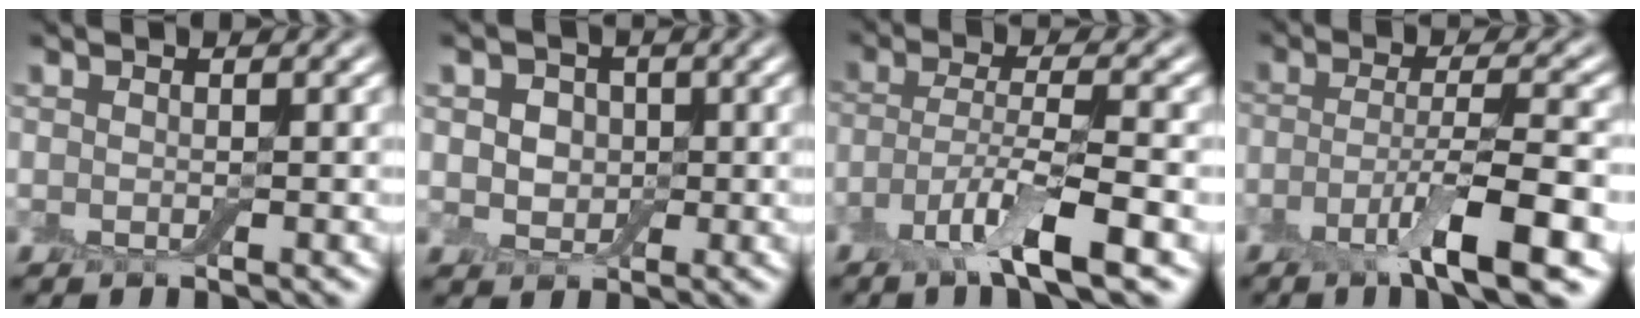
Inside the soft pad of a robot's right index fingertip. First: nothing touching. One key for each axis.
{"total": 4.1, "fx": 0.8, "fy": 3.4, "fz": 2.2, "tx": -0.025, "ty": 0.010, "tz": -0.007}
{"total": 5.7, "fx": -3.0, "fy": 1.0, "fz": 4.7, "tx": -0.090, "ty": -0.004, "tz": -0.063}
{"total": 6.6, "fx": -3.0, "fy": 1.0, "fz": 5.7, "tx": -0.098, "ty": 0.000, "tz": -0.062}